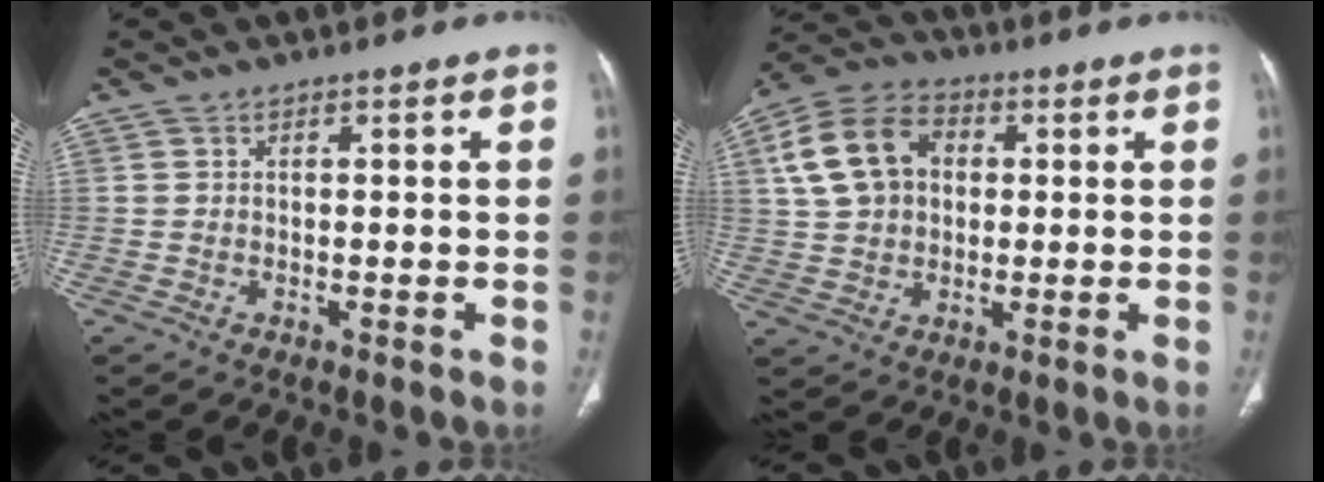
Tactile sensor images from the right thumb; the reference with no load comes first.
{"total": 12.6, "force": [2.6, 9.4, 8.0], "torque": [-0.138, 0.017, 0.041]}